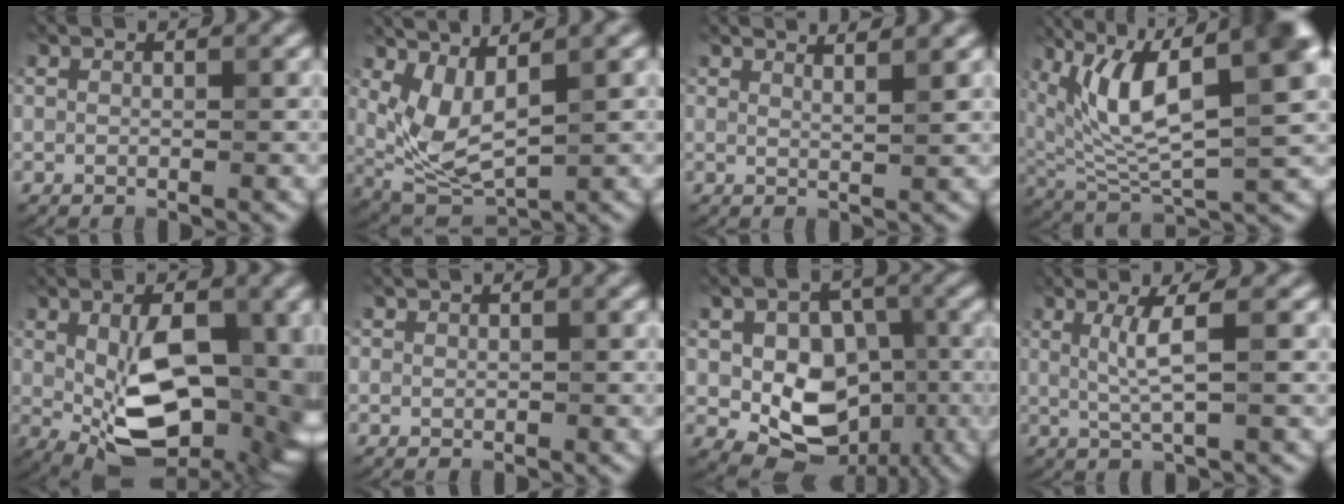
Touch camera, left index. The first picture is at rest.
{"total": 4.0, "force": [1.1, 1.5, 3.6], "torque": [-0.092, -0.014, 0.028]}
{"total": 2.0, "force": [2.0, 0.2, 0.4], "torque": [0.016, 0.015, 0.004]}
{"total": 11.1, "force": [3.6, 4.4, 9.5], "torque": [-0.159, -0.003, 0.066]}
{"total": 12.5, "force": [-0.9, 6.8, 10.4], "torque": [-0.154, -0.038, 0.007]}
{"total": 0.6, "force": [0.0, -0.2, -0.6], "torque": [0.013, -0.001, 0.001]}
{"total": 7.8, "force": [-1.8, 6.1, 4.6], "torque": [-0.049, -0.008, -0.030]}
{"total": 2.2, "force": [0.3, -0.1, 2.1], "torque": [-0.041, -0.004, 0.009]}